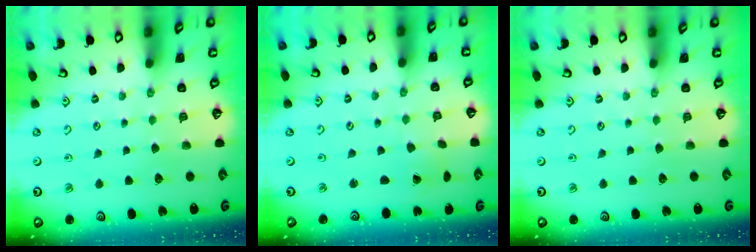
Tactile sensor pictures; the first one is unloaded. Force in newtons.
{"total": 0.9, "press": 0.7, "slide": 0.5}
{"total": 0.0}